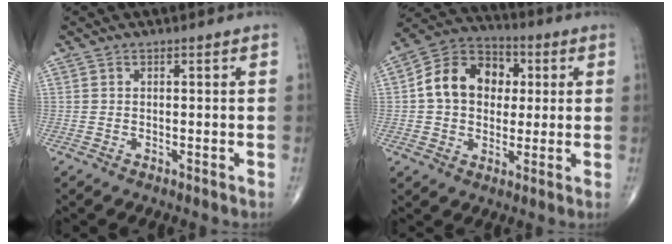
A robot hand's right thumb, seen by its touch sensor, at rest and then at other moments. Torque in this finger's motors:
{"motor_torque": [0.13, 0.14, 0.38, 0.06, 0.11]}